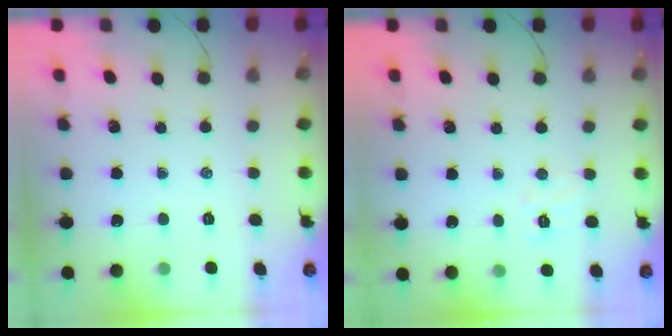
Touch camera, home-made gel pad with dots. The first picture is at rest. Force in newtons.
{"total": 5.3, "press": 5.1, "slide": 1.1}